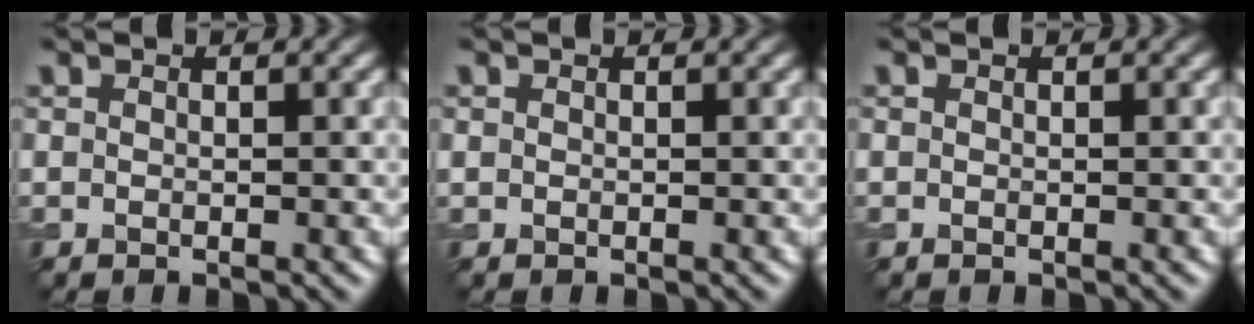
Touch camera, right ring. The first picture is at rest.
{"total": 0.0}
{"total": 0.0}